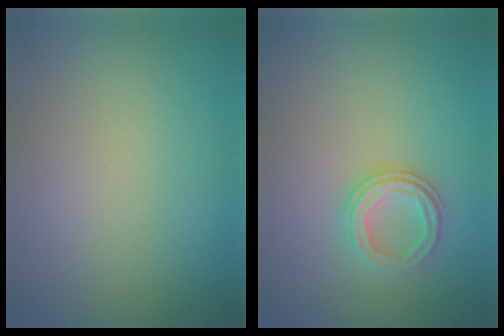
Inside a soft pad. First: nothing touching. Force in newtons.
{"total": 2.7, "press": 2.3, "slide": 1.4}